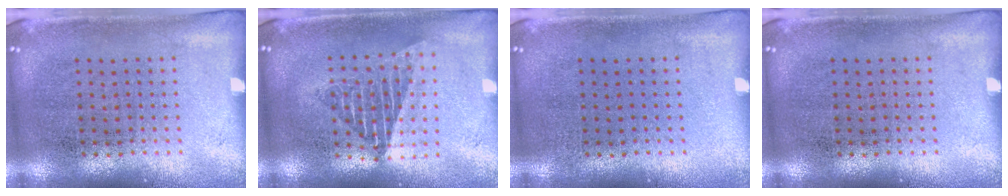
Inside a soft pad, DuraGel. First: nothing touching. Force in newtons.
{"total": 1.5, "press": 1.3, "slide": 0.8}
{"total": 0.0}
{"total": 0.0}